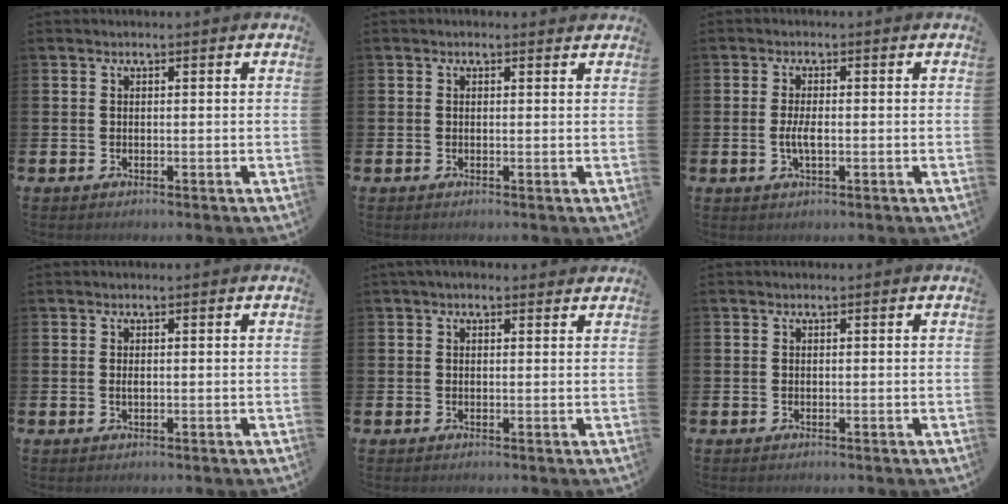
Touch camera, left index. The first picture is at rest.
{"total": 0.0}
{"total": 2.7, "force": [-0.3, 0.9, 2.5], "torque": [-0.037, -0.004, -0.008]}
{"total": 0.7, "force": [0.1, 0.3, 0.6], "torque": [-0.005, -0.002, 0.000]}
{"total": 1.2, "force": [0.9, 0.5, 0.5], "torque": [0.000, 0.001, 0.013]}
{"total": 0.0}